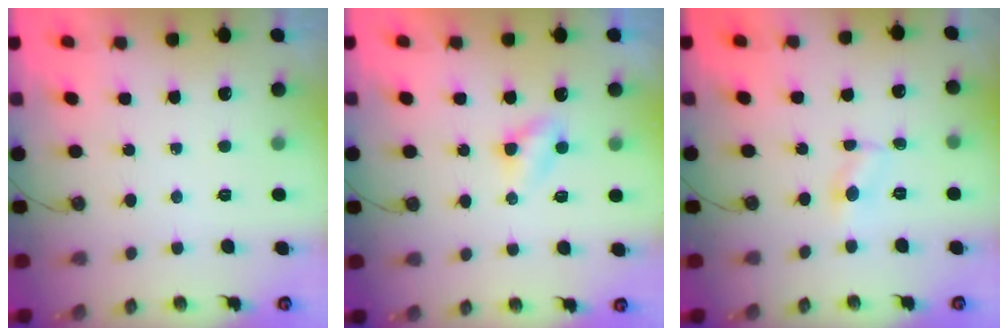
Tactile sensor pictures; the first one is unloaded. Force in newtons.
{"total": 3.2, "press": 3.2, "slide": 0.4}
{"total": 2.7, "press": 2.7, "slide": 0.3}